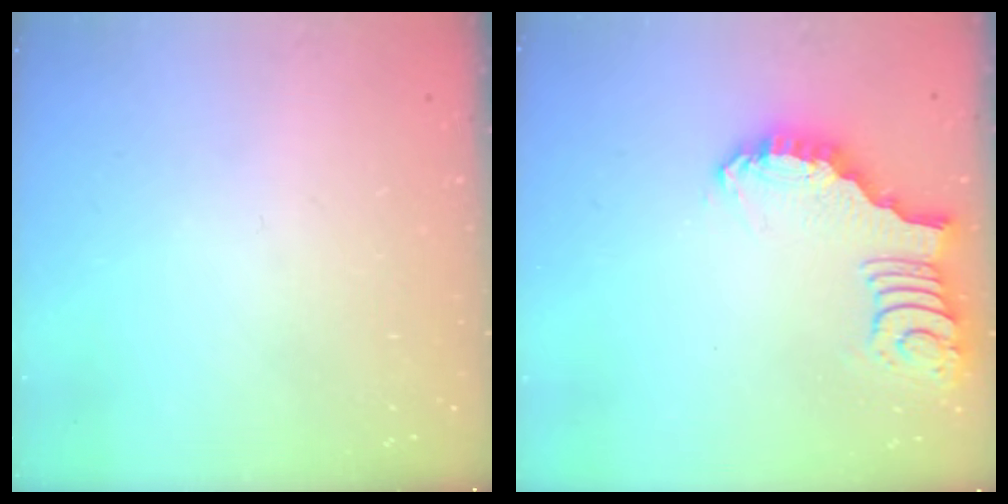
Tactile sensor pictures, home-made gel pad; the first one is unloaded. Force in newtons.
{"total": 2.6, "press": 2.5, "slide": 0.5}